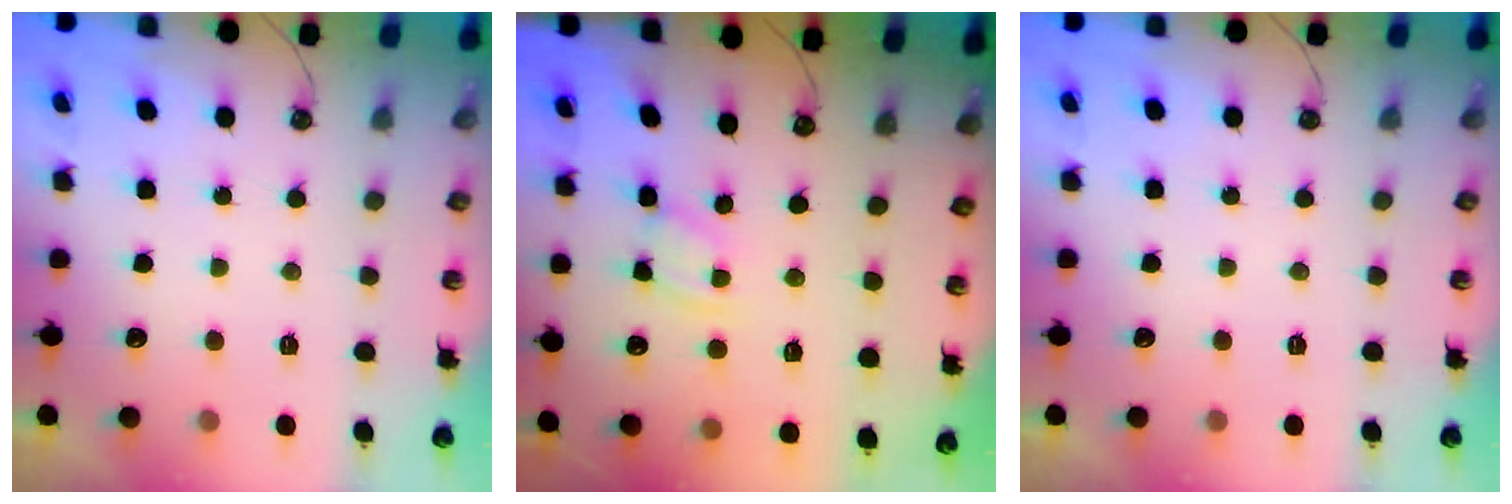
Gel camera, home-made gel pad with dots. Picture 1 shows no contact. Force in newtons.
{"total": 2.5, "press": 2.4, "slide": 0.3}
{"total": 0.0}